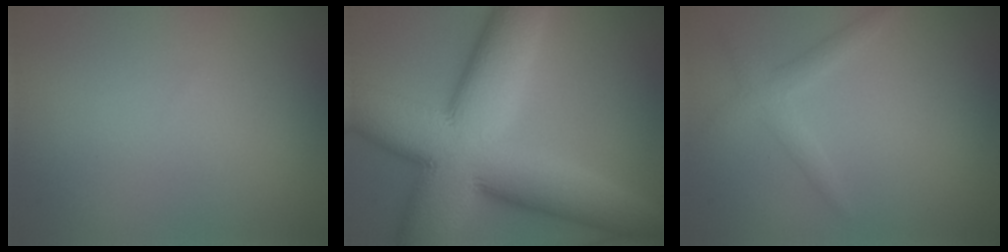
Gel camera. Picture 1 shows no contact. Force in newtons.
{"total": 15.9, "press": 15.9, "slide": 0.5}
{"total": 1.8, "press": 1.8, "slide": 0.1}